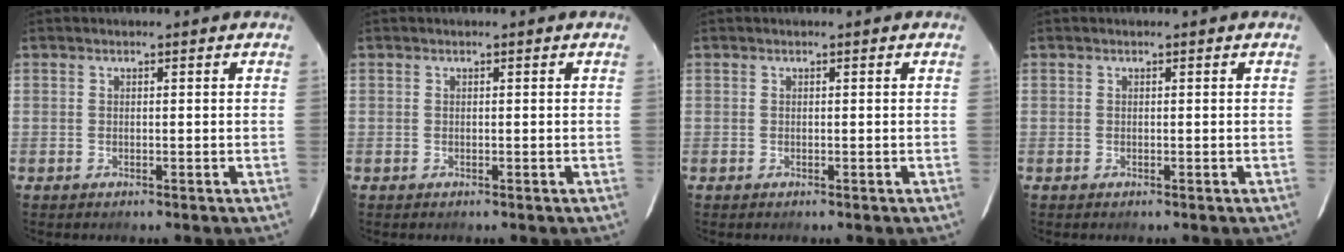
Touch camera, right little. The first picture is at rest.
{"total": 0.0}
{"total": 0.0}
{"total": 0.0}